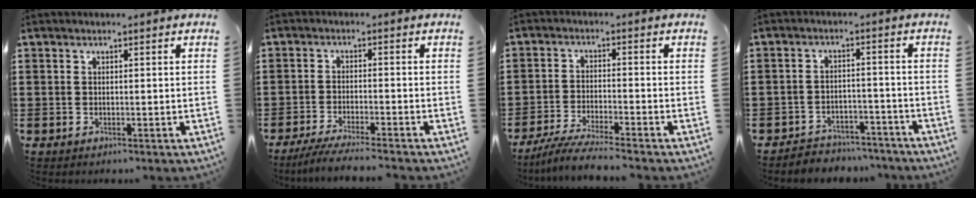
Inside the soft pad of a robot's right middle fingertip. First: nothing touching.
{"total": 3.8, "force": [-3.5, -0.2, 1.6], "torque": [-0.033, -0.010, -0.068]}
{"total": 4.7, "force": [-4.3, -0.2, 1.9], "torque": [-0.046, -0.014, -0.085]}
{"total": 3.8, "force": [-3.7, 0.7, -0.3], "torque": [-0.003, 0.003, -0.080]}